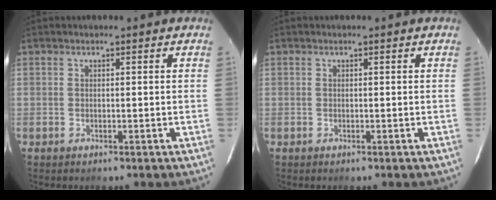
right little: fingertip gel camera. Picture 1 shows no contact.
{"total": 0.0}